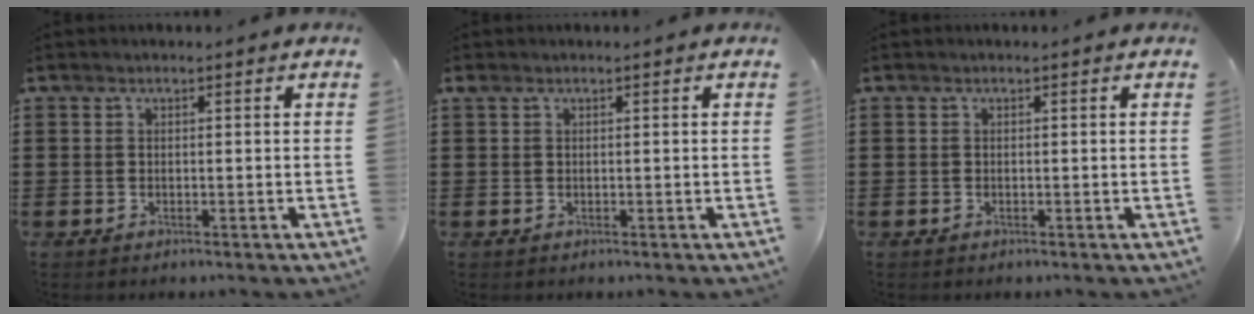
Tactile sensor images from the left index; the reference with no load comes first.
{"total": 0.0}
{"total": 0.0}